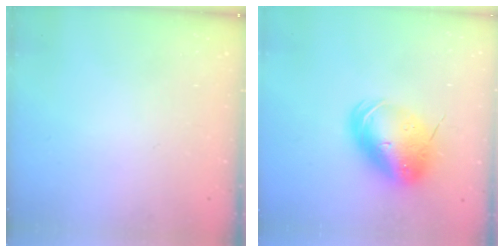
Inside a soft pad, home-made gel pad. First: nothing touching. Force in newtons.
{"total": 13.4, "press": 13.2, "slide": 2.3}